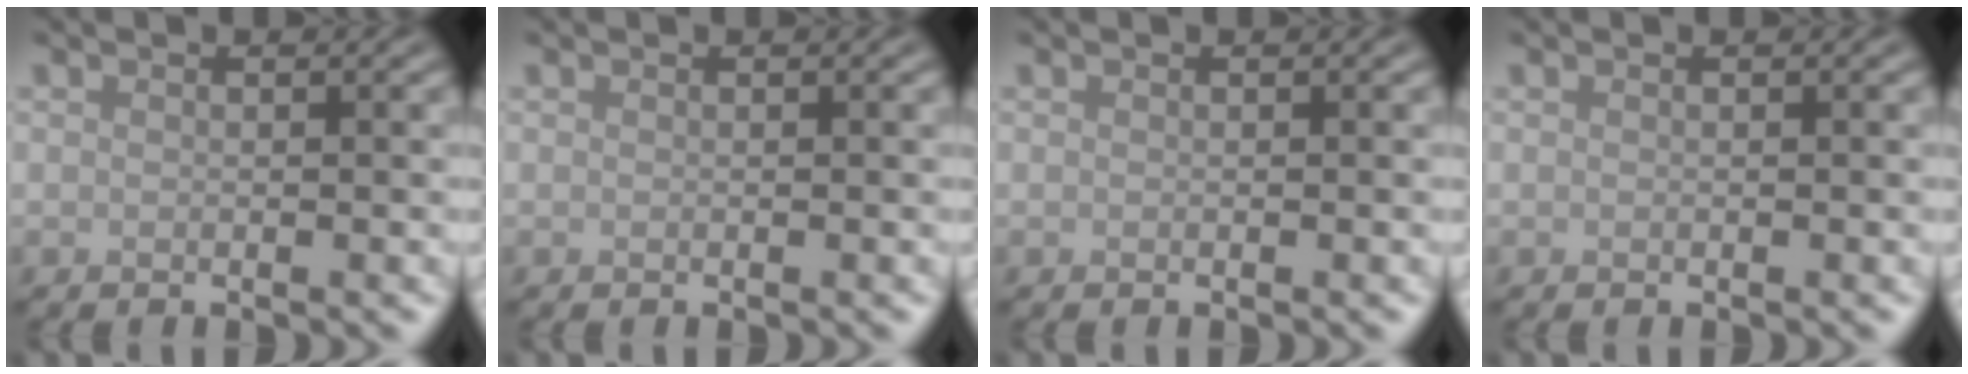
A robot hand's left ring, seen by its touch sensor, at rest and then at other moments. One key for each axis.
{"total": 0.0}
{"total": 0.0}
{"total": 0.0}